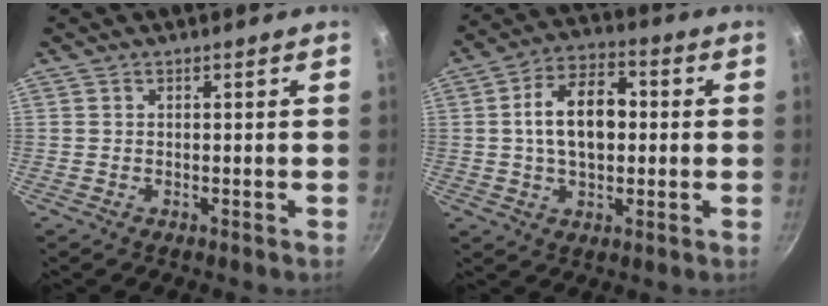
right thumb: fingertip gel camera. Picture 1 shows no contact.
{"total": 12.7, "force": [0.8, 7.8, 10.0], "torque": [-0.142, 0.025, 0.004]}